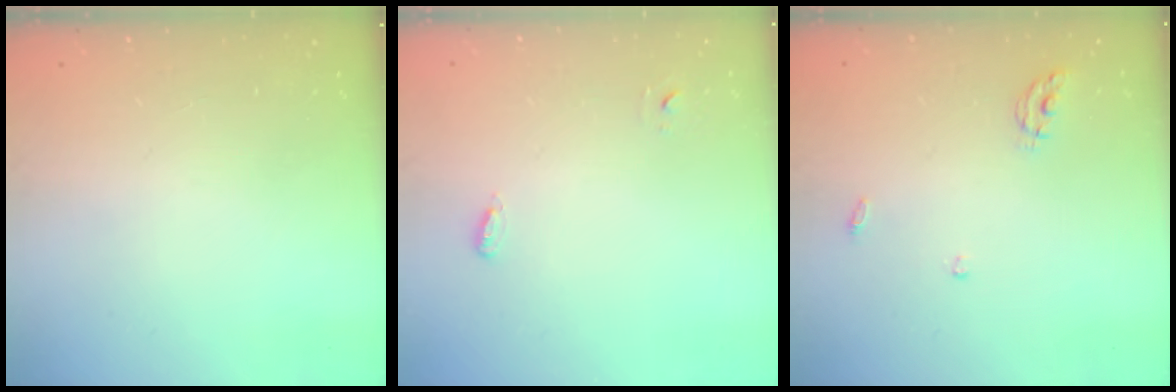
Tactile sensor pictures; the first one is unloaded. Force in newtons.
{"total": 3.2, "press": 2.9, "slide": 1.4}
{"total": 5.2, "press": 5.2, "slide": 0.4}